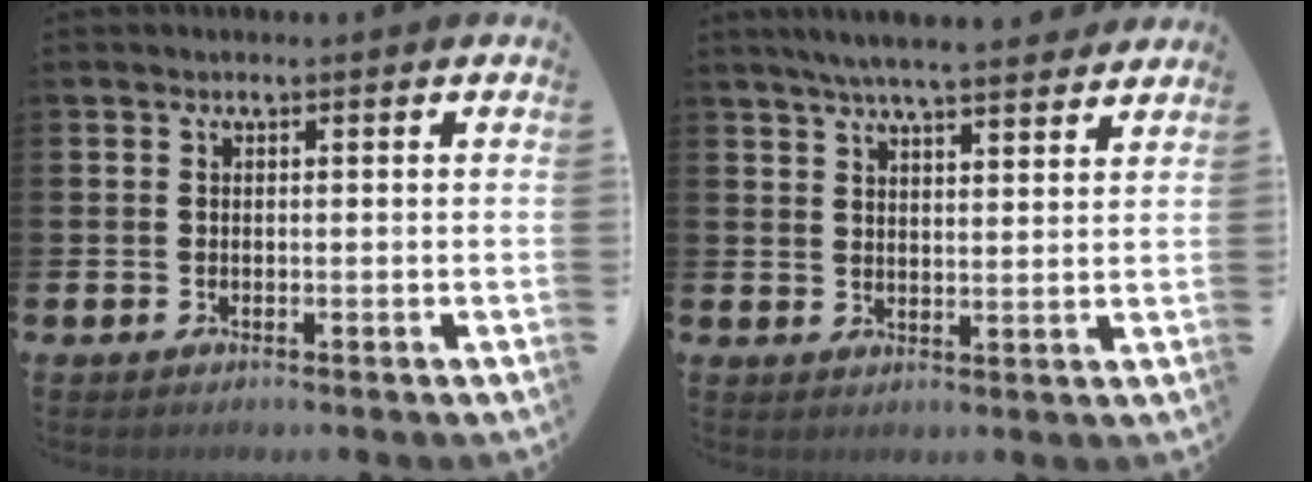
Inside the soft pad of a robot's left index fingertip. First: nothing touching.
{"total": 6.0, "force": [5.7, 0.2, 1.8], "torque": [-0.046, -0.027, 0.101]}